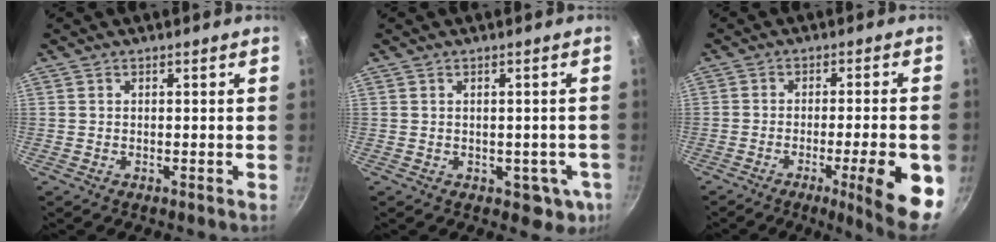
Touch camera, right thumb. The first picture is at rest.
{"total": 5.6, "force": [-1.1, 3.8, 4.0], "torque": [-0.020, 0.009, -0.004]}
{"total": 13.3, "force": [-4.4, 2.4, 12.4], "torque": [-0.152, 0.013, -0.057]}